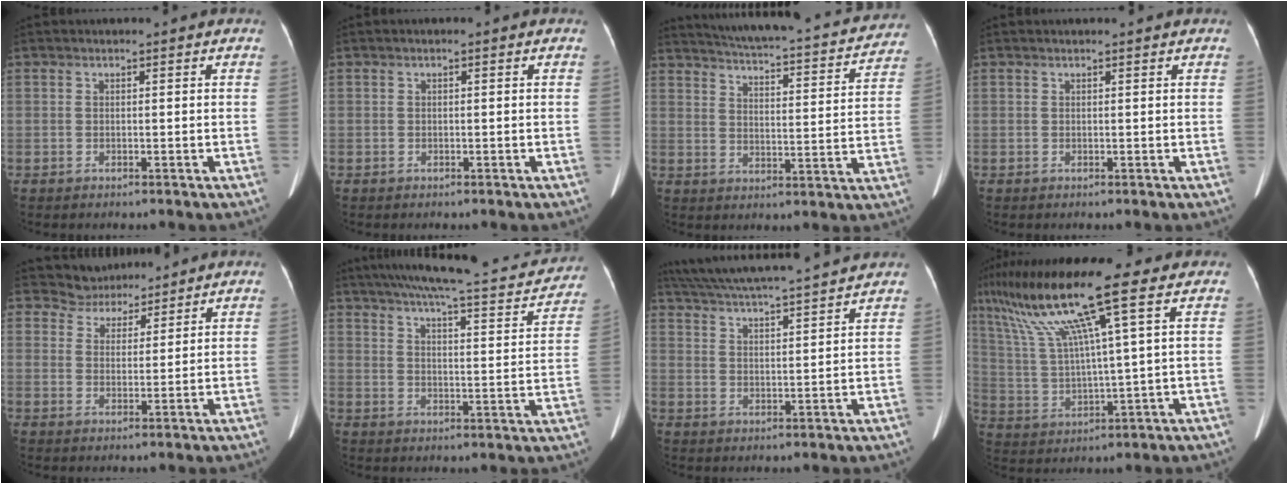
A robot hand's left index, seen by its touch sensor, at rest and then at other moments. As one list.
[{"total": 0.0}, {"total": 23.6, "force": [21.2, 3.9, 9.4], "torque": [-0.152, -0.018, 0.268]}, {"total": 1.3, "force": [1.2, 0.0, 0.6], "torque": [-0.009, 0.017, 0.019]}, {"total": 4.7, "force": [4.4, 1.7, -0.7], "torque": [0.008, 0.011, 0.076]}, {"total": 22.8, "force": [19.5, 4.2, 11.1], "torque": [-0.170, 0.009, 0.246]}, {"total": 18.3, "force": [16.5, 0.1, 7.8], "torque": [-0.146, 0.027, 0.248]}, {"total": 16.4, "force": [9.6, -0.7, 13.3], "torque": [-0.262, 0.021, 0.170]}]